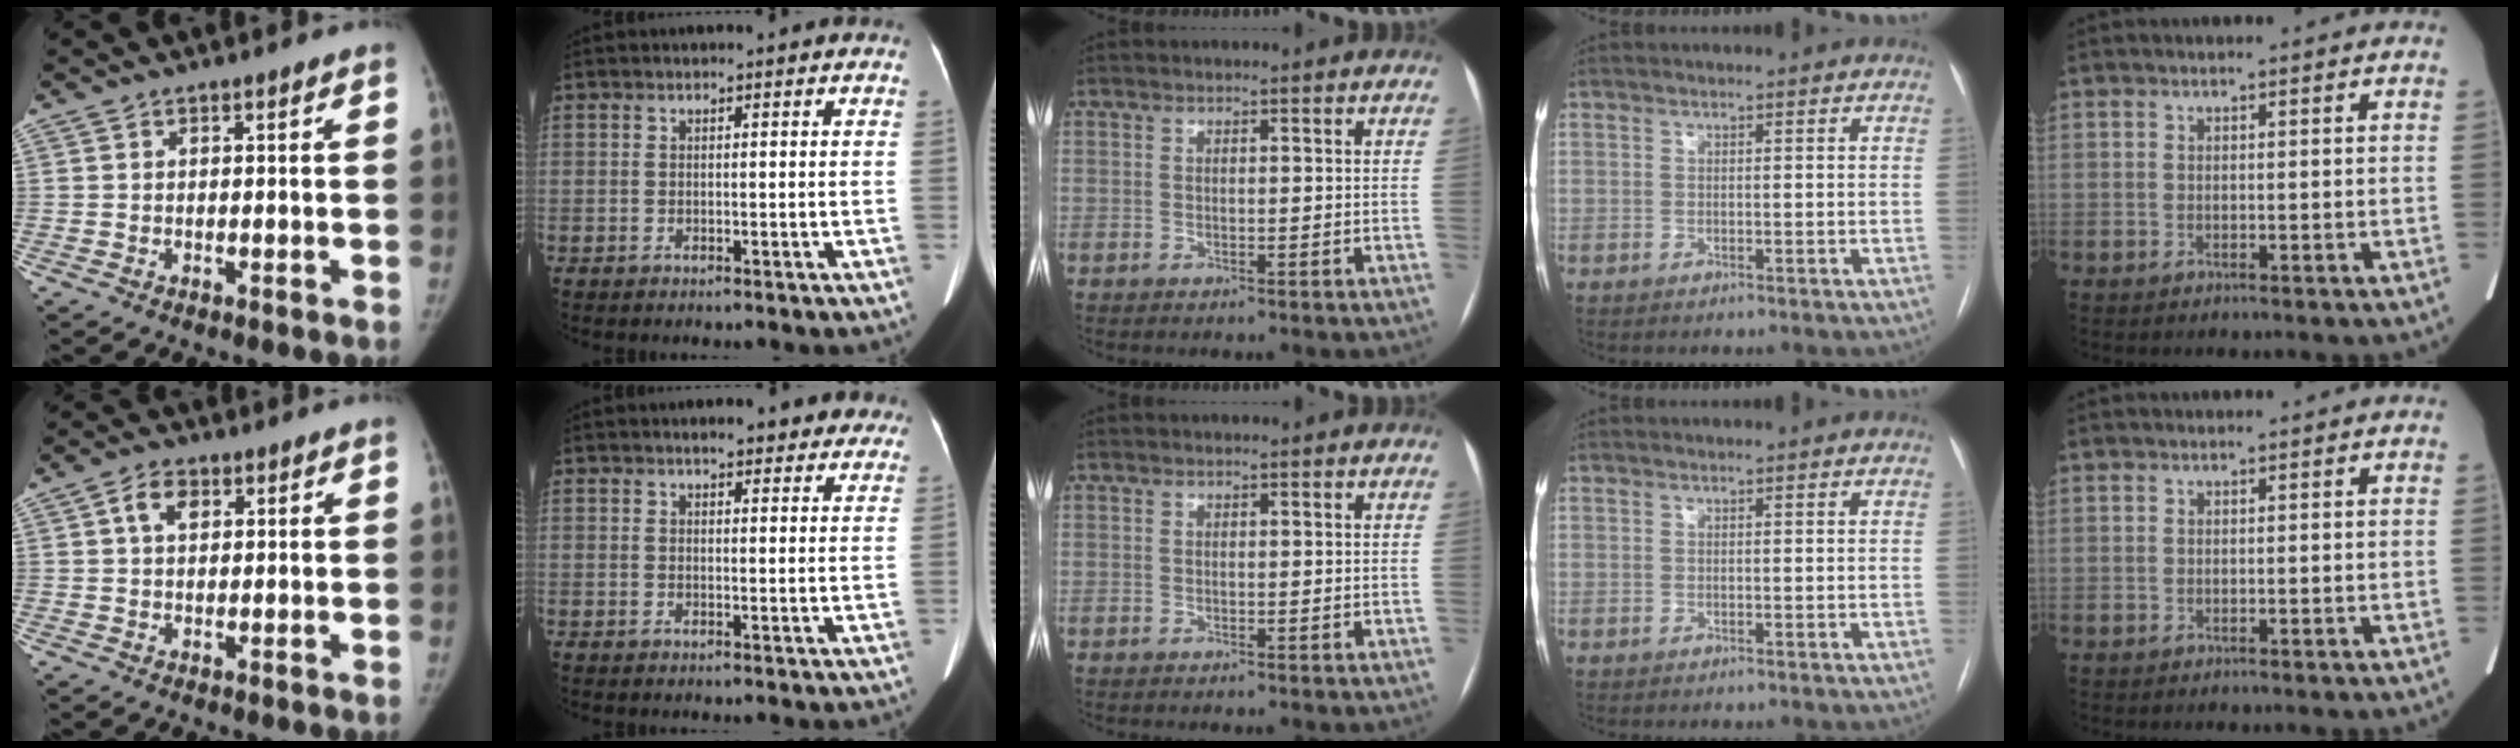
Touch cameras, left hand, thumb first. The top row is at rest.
{"thumb": {"total": 4.2, "force": [1.5, 2.7, 2.8], "torque": [-0.043, 0.003, 0.024]}, "index": {"total": 6.1, "force": [5.1, 1.9, 2.8], "torque": [-0.017, 0.011, 0.054]}}